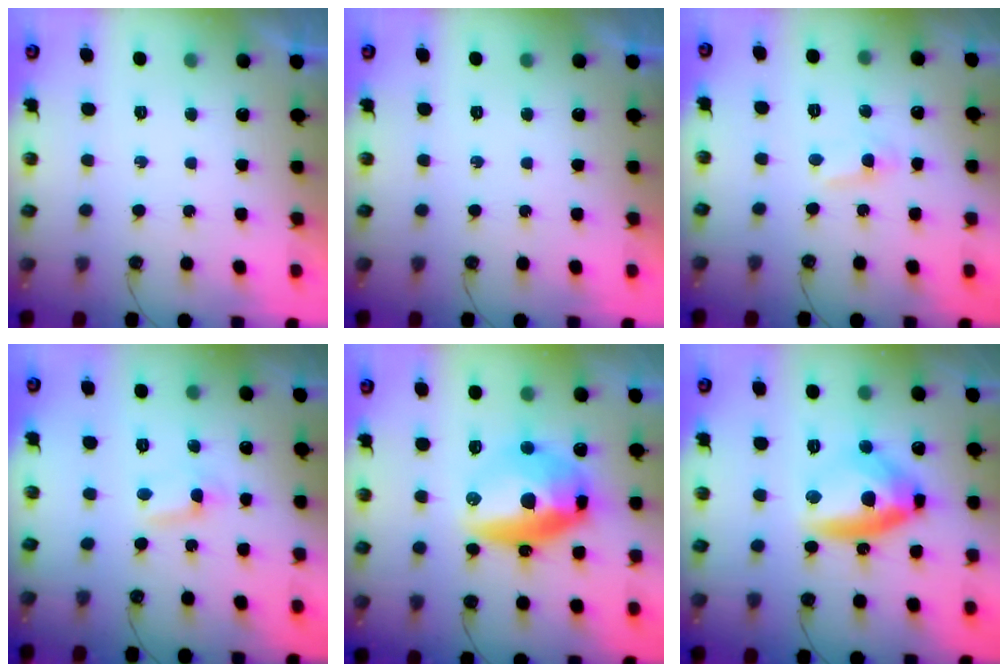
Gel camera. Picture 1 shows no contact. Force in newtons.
{"total": 0.0}
{"total": 2.1, "press": 2.1, "slide": 0.3}
{"total": 1.6, "press": 1.5, "slide": 0.2}
{"total": 16.1, "press": 16.0, "slide": 1.8}
{"total": 12.8, "press": 12.7, "slide": 1.9}